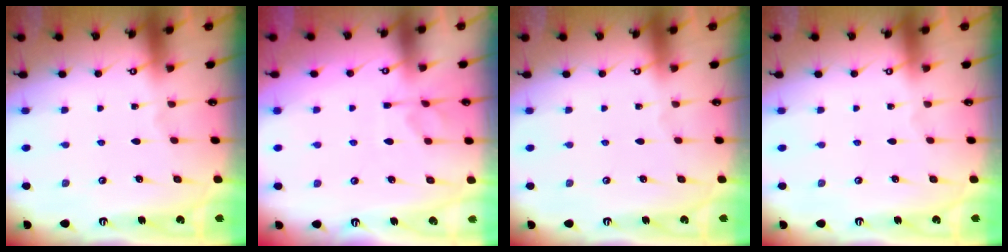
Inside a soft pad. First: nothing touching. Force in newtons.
{"total": 5.9, "press": 5.7, "slide": 1.5}
{"total": 0.0}
{"total": 0.0}